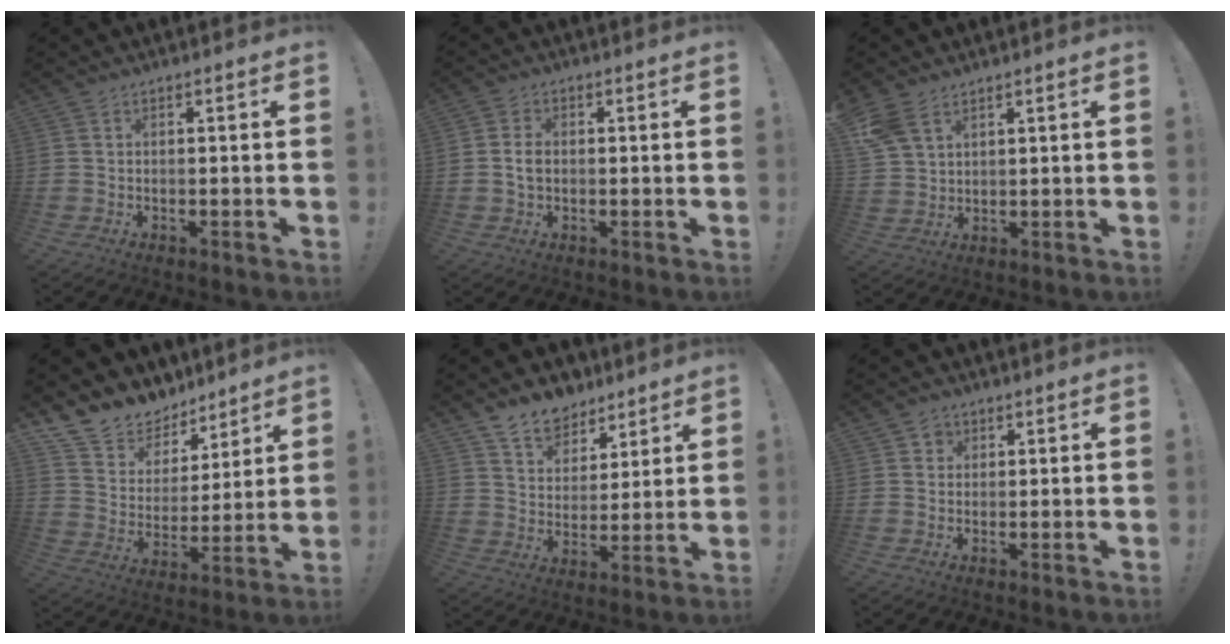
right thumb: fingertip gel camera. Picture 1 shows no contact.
{"total": 3.5, "force": [-0.1, 2.5, 2.5], "torque": [-0.036, 0.000, -0.006]}
{"total": 7.2, "force": [4.3, 4.3, 3.9], "torque": [-0.084, -0.012, 0.090]}
{"total": 12.0, "force": [9.4, 7.1, 2.1], "torque": [-0.056, -0.073, 0.180]}
{"total": 10.5, "force": [8.2, 6.2, 2.1], "torque": [-0.043, -0.061, 0.161]}
{"total": 2.3, "force": [1.1, 2.0, 0.4], "torque": [-0.003, -0.004, 0.017]}